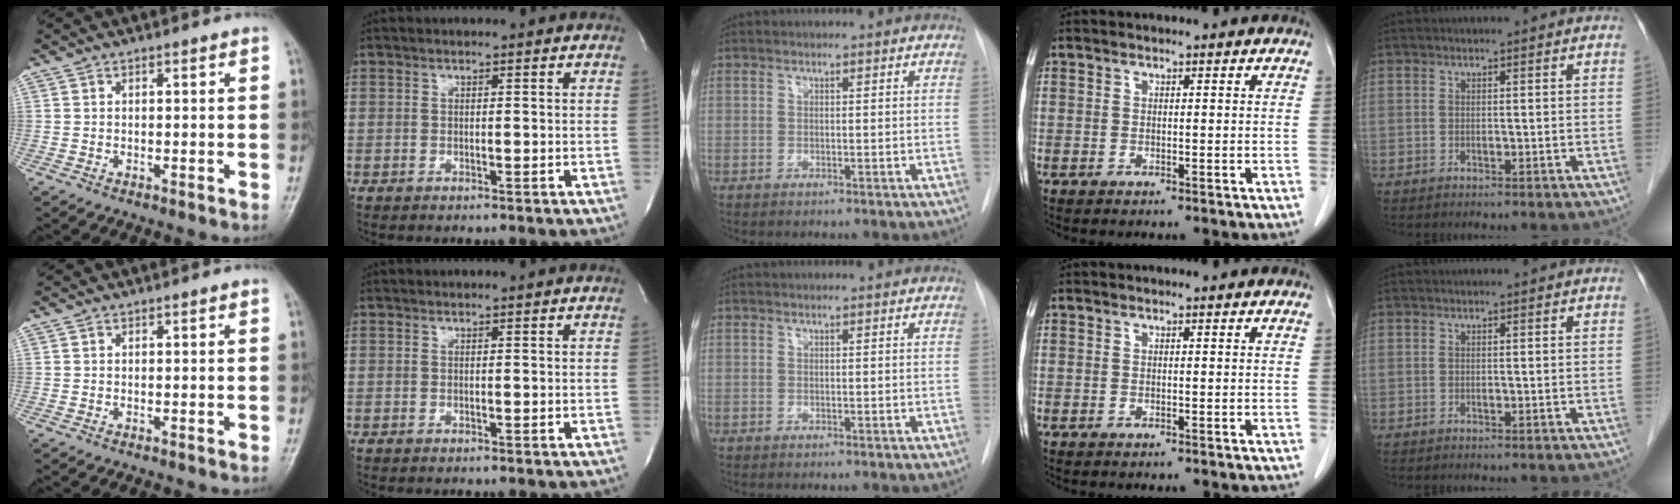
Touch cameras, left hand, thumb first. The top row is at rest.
{}